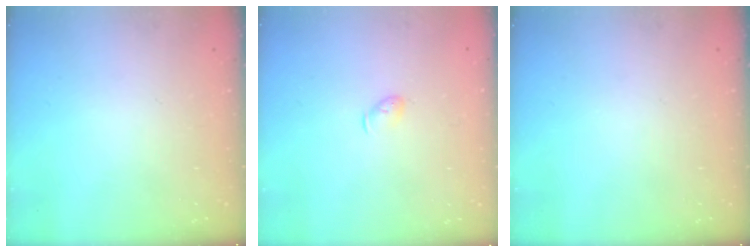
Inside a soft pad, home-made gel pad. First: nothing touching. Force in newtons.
{"total": 3.7, "press": 3.6, "slide": 0.7}
{"total": 0.0}